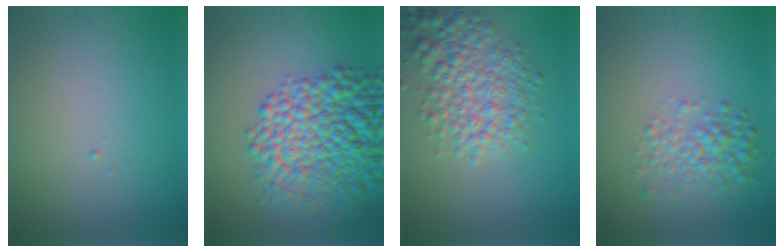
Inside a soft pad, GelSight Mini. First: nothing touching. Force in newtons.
{"total": 11.5, "press": 11.5, "slide": 0.5}
{"total": 5.4, "press": 5.4, "slide": 0.2}
{"total": 3.4, "press": 3.4, "slide": 0.1}